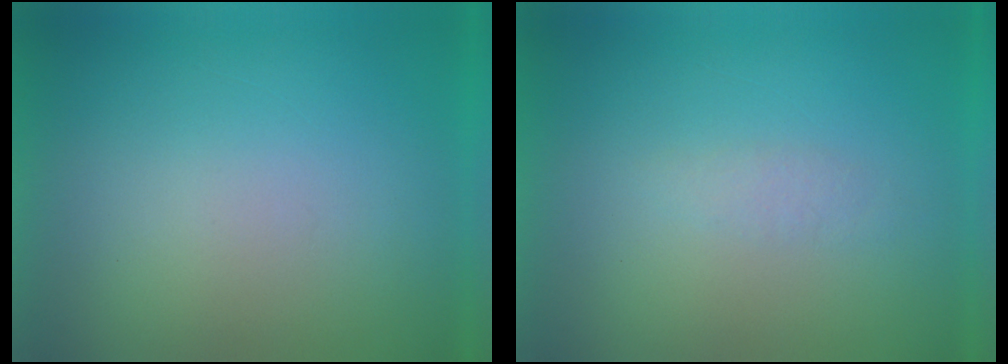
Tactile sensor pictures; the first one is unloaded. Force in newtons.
{"total": 1.3}